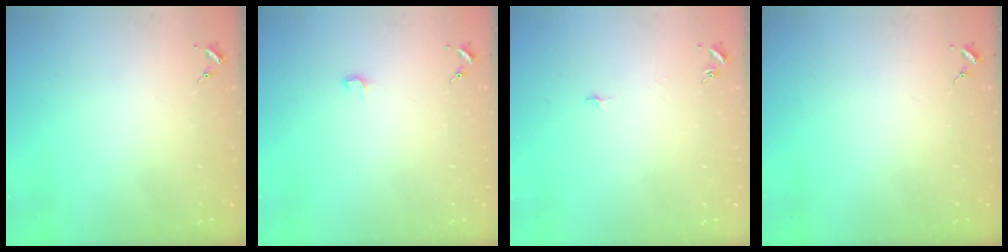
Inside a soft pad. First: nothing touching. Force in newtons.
{"total": 3.4, "press": 3.4, "slide": 0.4}
{"total": 2.9, "press": 2.9, "slide": 0.3}
{"total": 0.0}